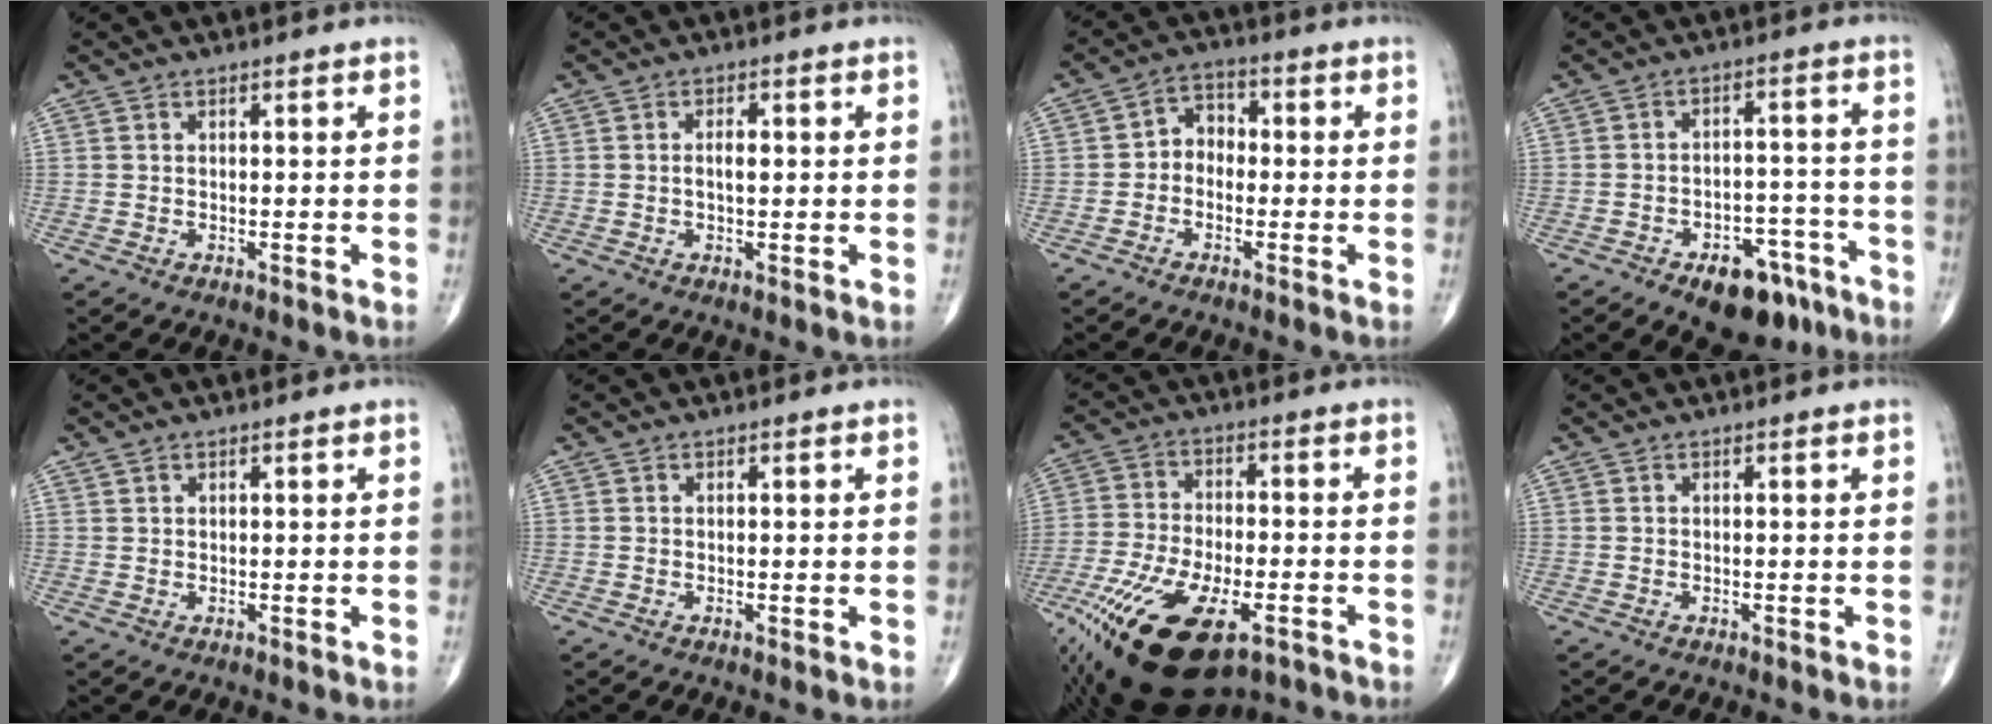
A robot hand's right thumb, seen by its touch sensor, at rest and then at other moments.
{"total": 2.6, "force": [0.1, 1.2, 2.3], "torque": [-0.038, 0.001, -0.001]}
{"total": 4.7, "force": [-0.9, 3.8, 2.6], "torque": [-0.013, 0.022, -0.034]}
{"total": 11.9, "force": [-7.5, 6.4, 6.6], "torque": [-0.055, 0.057, -0.103]}
{"total": 0.7, "force": [0.5, 0.4, 0.1], "torque": [0.002, -0.002, 0.008]}
{"total": 0.0}
{"total": 20.6, "force": [-11.0, 8.8, 15.0], "torque": [-0.310, 0.005, -0.186]}
{"total": 0.0}